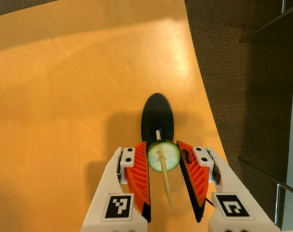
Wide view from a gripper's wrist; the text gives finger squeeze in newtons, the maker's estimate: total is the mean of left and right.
{"total": 8.7, "left": 8.2, "right": 9.1}